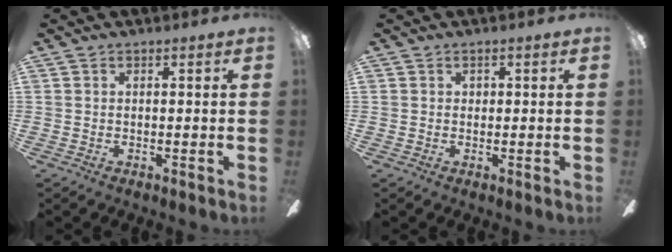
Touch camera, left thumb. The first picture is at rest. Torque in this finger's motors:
{"motor_torque": [0.01, -0.01, 0.13, -0.01, 0.00]}